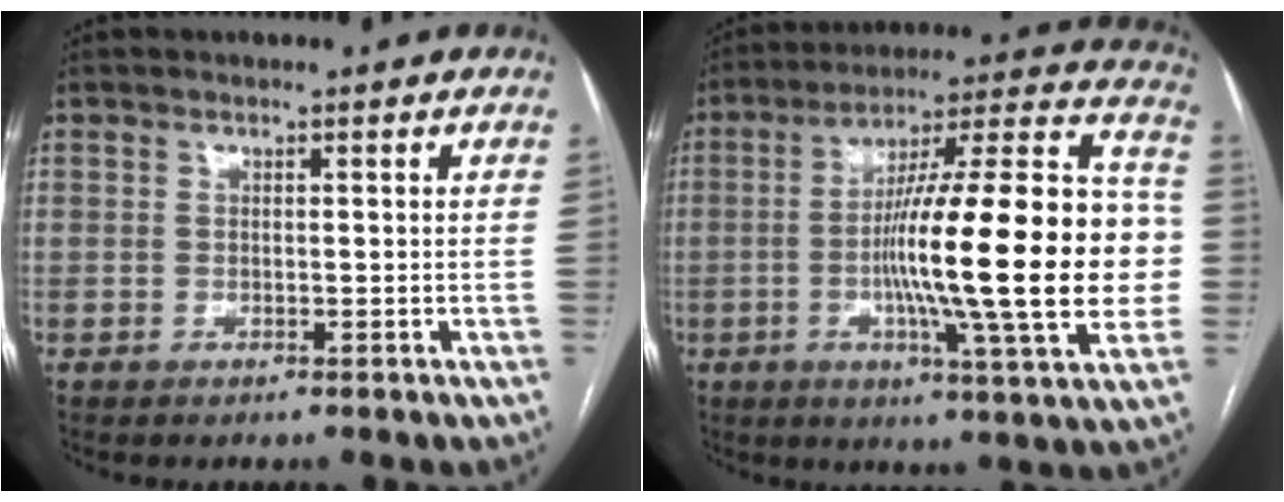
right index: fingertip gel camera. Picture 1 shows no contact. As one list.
[{"total": 27.1, "force": [-2.8, 2.1, 26.8], "torque": [-0.363, 0.015, -0.053]}]